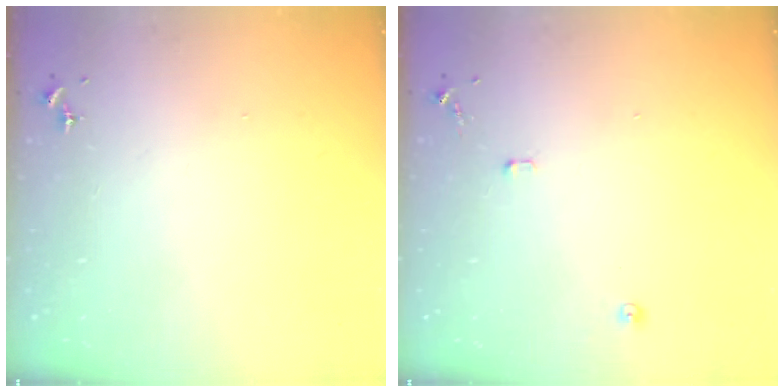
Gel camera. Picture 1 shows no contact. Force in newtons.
{"total": 7.4, "press": 7.4, "slide": 0.8}